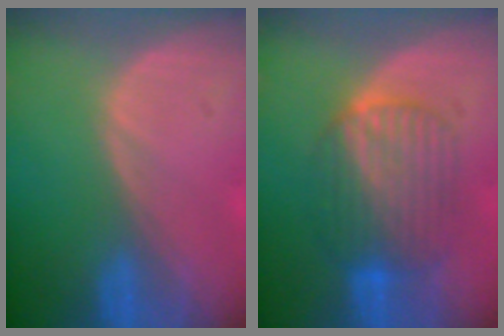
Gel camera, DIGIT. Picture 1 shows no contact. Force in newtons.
{"total": 7.7, "press": 7.7, "slide": 0.2}